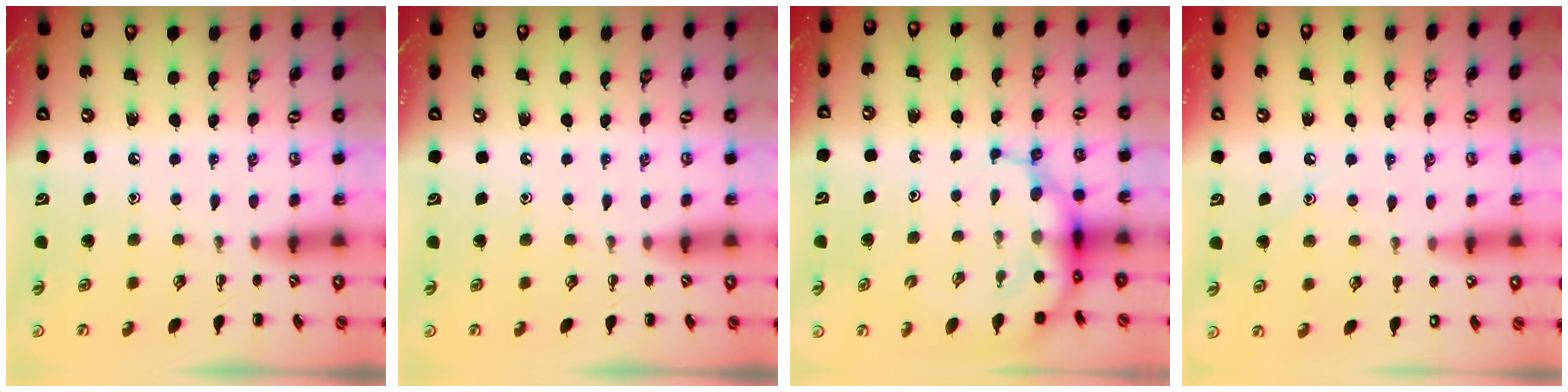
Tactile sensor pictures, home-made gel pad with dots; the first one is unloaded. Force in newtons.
{"total": 0.0}
{"total": 9.2, "press": 8.8, "slide": 2.8}
{"total": 7.9, "press": 7.8, "slide": 1.7}